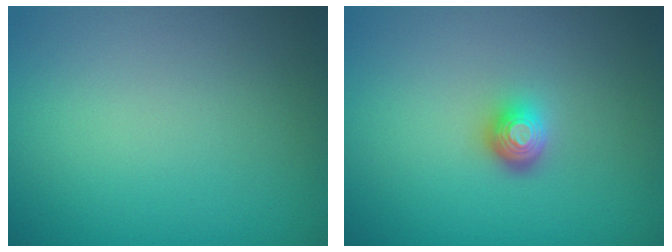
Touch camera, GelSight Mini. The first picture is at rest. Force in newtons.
{"total": 2.1, "press": 1.5, "slide": 1.5}